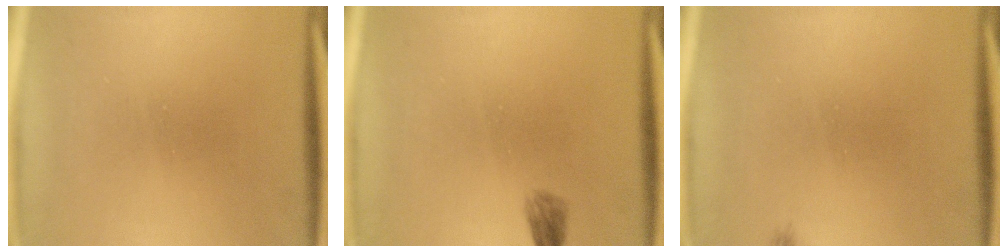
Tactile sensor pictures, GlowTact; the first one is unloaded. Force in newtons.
{"total": 1.7}
{"total": 0.6}